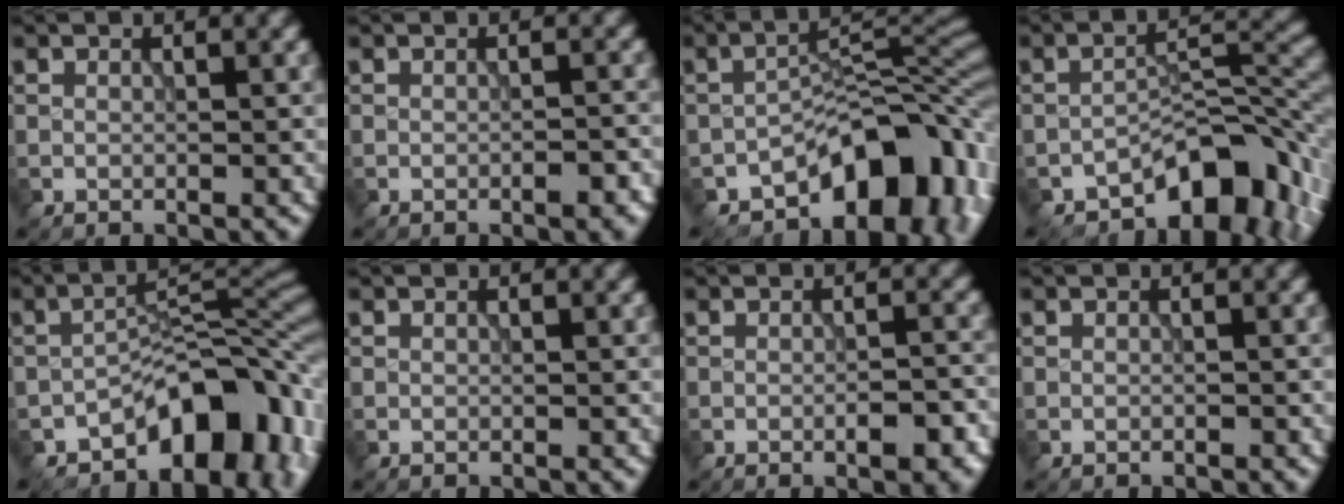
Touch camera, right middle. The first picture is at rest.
{"total": 1.7, "force": [-0.8, 0.5, 1.5], "torque": [-0.018, 0.002, -0.010]}
{"total": 11.6, "force": [-6.0, 6.0, 7.9], "torque": [-0.092, -0.006, -0.102]}
{"total": 8.6, "force": [-5.5, 3.9, 5.4], "torque": [-0.057, 0.005, -0.092]}
{"total": 10.9, "force": [-5.7, 5.5, 7.4], "torque": [-0.080, 0.000, -0.101]}
{"total": 0.0}
{"total": 3.2, "force": [-1.2, 0.9, 2.8], "torque": [-0.042, 0.000, -0.014]}
{"total": 0.0}